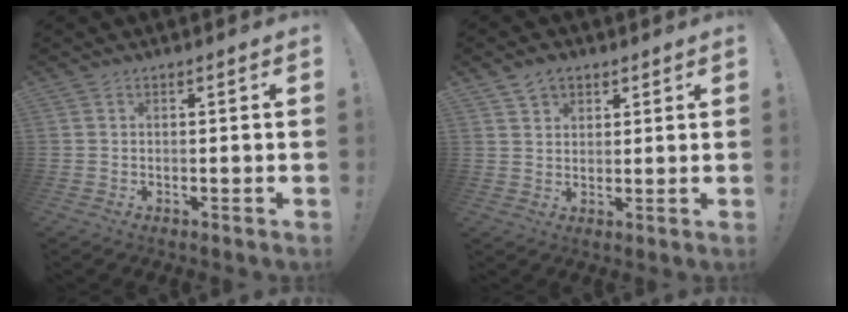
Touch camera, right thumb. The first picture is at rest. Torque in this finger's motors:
{"motor_torque": [-0.29, 0.24, -0.29, 0.16, 0.04]}